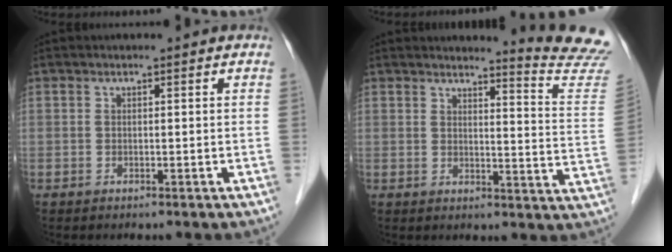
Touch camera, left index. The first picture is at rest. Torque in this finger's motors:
{"motor_torque": [0.65, -0.82, 0.31, 0.05]}